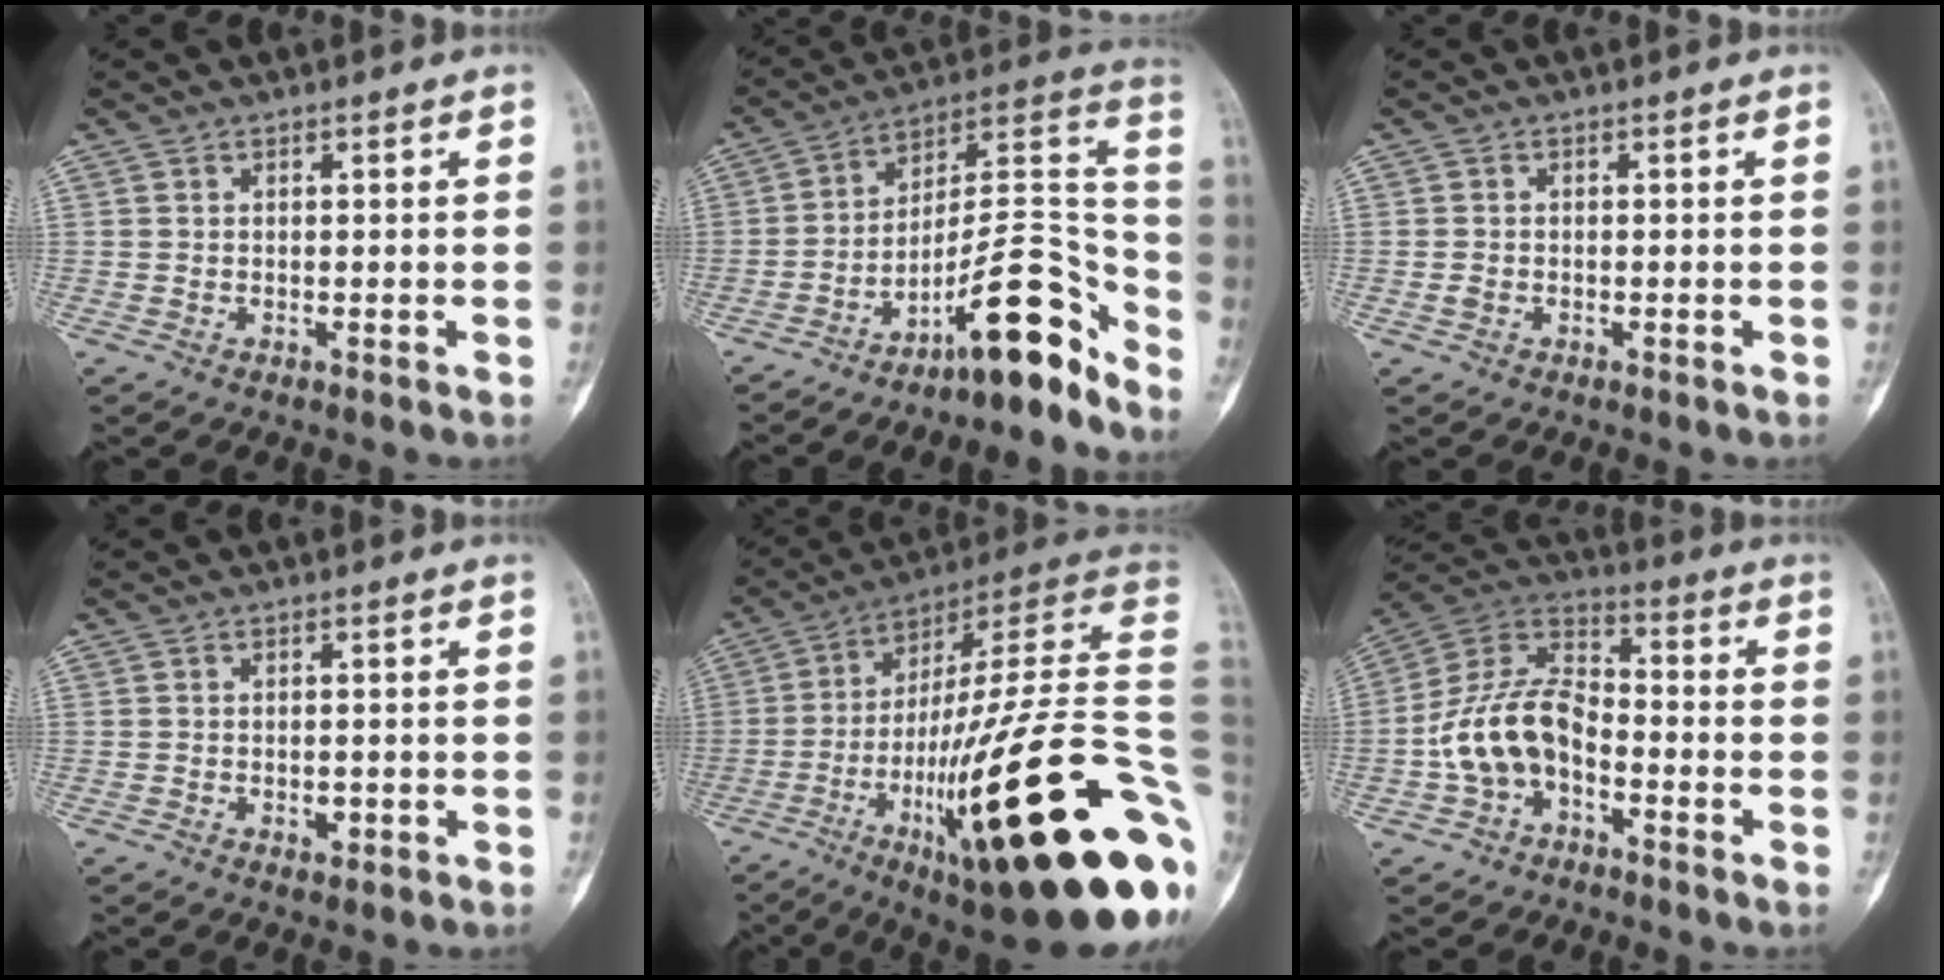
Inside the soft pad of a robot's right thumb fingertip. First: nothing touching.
{"total": 16.7, "force": [-11.9, 3.8, 11.1], "torque": [-0.132, 0.136, -0.192]}
{"total": 1.4, "force": [-0.5, 1.1, 0.8], "torque": [-0.020, 0.004, -0.010]}
{"total": 2.0, "force": [-0.7, 1.1, 1.5], "torque": [-0.019, 0.002, -0.008]}
{"total": 37.7, "force": [-10.3, 7.7, 35.4], "torque": [-0.446, 0.062, -0.165]}
{"total": 13.0, "force": [-3.9, 8.2, 9.4], "torque": [-0.176, 0.051, -0.082]}